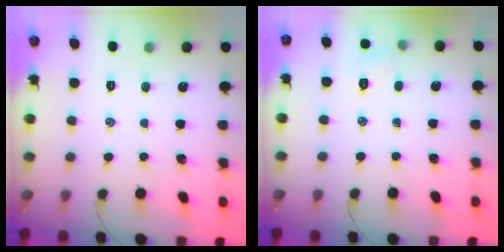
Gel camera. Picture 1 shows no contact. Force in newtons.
{"total": 4.7, "press": 4.5, "slide": 1.2}